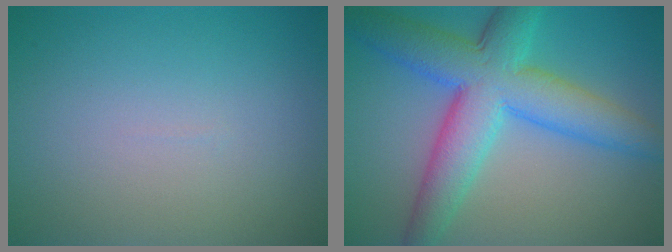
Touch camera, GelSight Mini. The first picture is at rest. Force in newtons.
{"total": 9.1, "press": 9.1, "slide": 0.3}